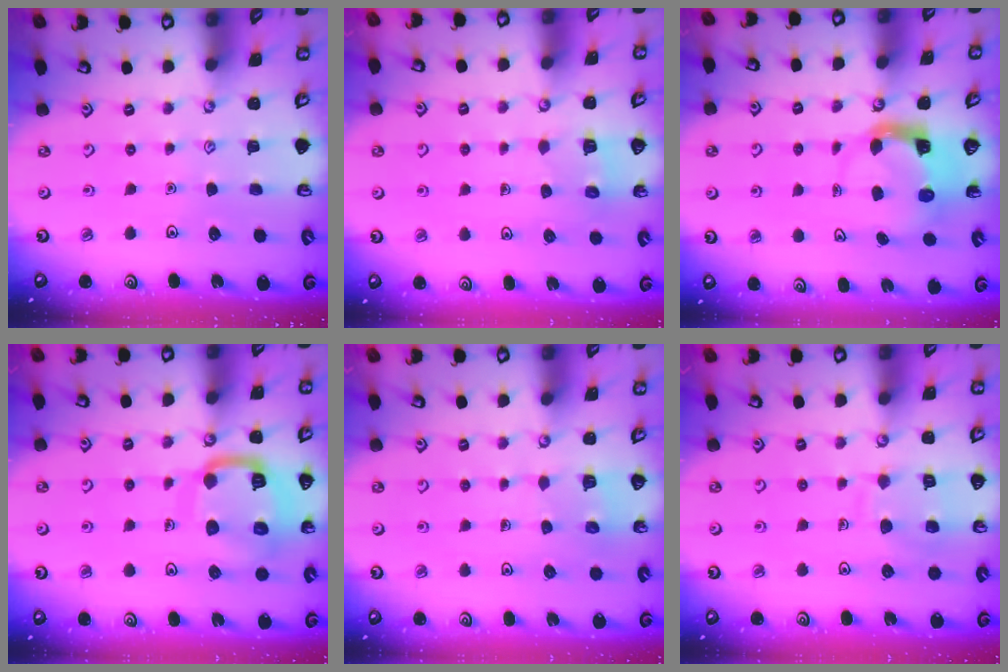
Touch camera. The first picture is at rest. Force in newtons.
{"total": 2.2, "press": 2.2, "slide": 0.1}
{"total": 3.7, "press": 3.7, "slide": 0.6}
{"total": 15.4, "press": 15.3, "slide": 1.6}
{"total": 3.2, "press": 3.2, "slide": 0.2}
{"total": 10.7, "press": 10.7, "slide": 0.9}